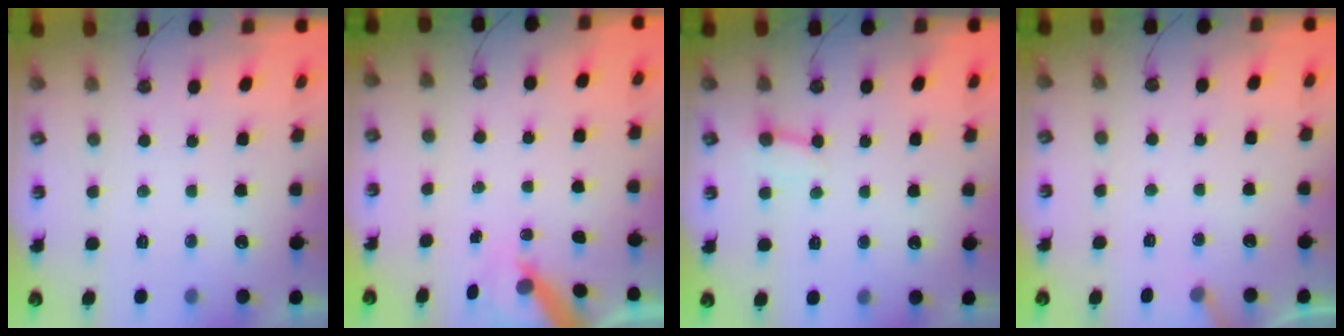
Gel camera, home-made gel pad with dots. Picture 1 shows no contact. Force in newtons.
{"total": 6.0, "press": 6.0, "slide": 0.7}
{"total": 2.5, "press": 2.5, "slide": 0.2}
{"total": 4.1, "press": 4.1, "slide": 0.4}